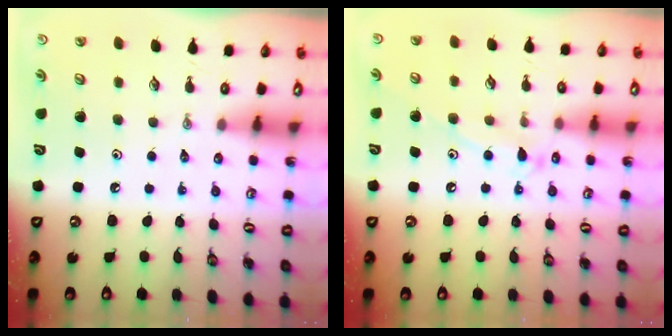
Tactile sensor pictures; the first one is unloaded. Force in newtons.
{"total": 10.4, "press": 10.4, "slide": 0.7}